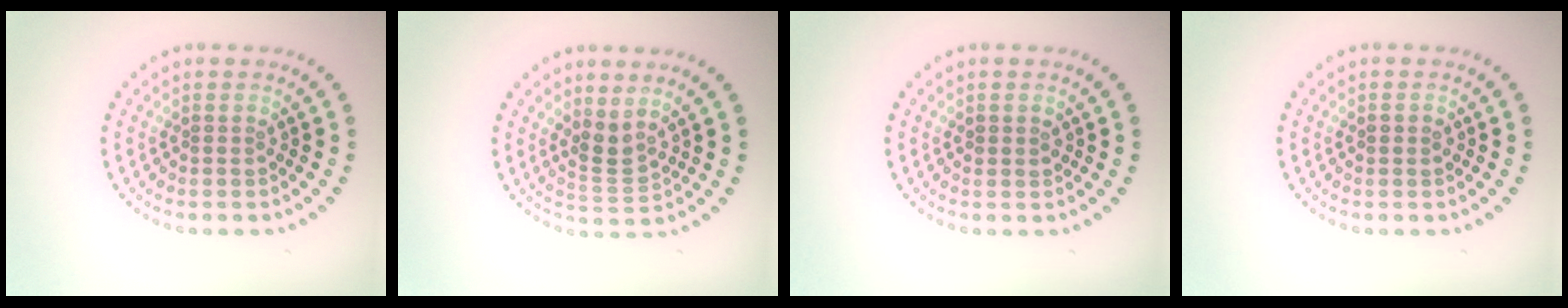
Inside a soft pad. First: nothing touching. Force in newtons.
{"total": 2.2, "press": 1.5, "slide": 1.6}
{"total": 0.9, "press": 0.8, "slide": 0.2}
{"total": 1.1, "press": 1.1, "slide": 0.0}